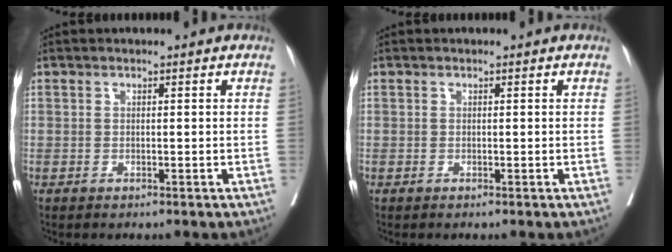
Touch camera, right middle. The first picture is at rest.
{"total": 0.0}